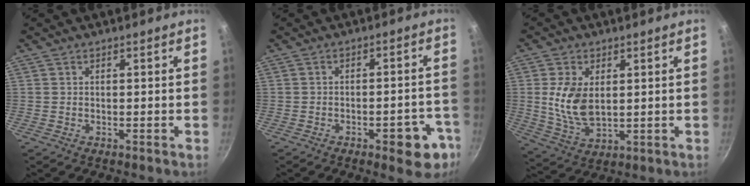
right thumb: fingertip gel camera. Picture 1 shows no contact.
{"total": 9.0, "force": [-4.6, 3.6, 6.8], "torque": [-0.048, 0.031, -0.052]}
{"total": 9.7, "force": [1.5, 5.8, 7.6], "torque": [-0.147, -0.018, 0.036]}